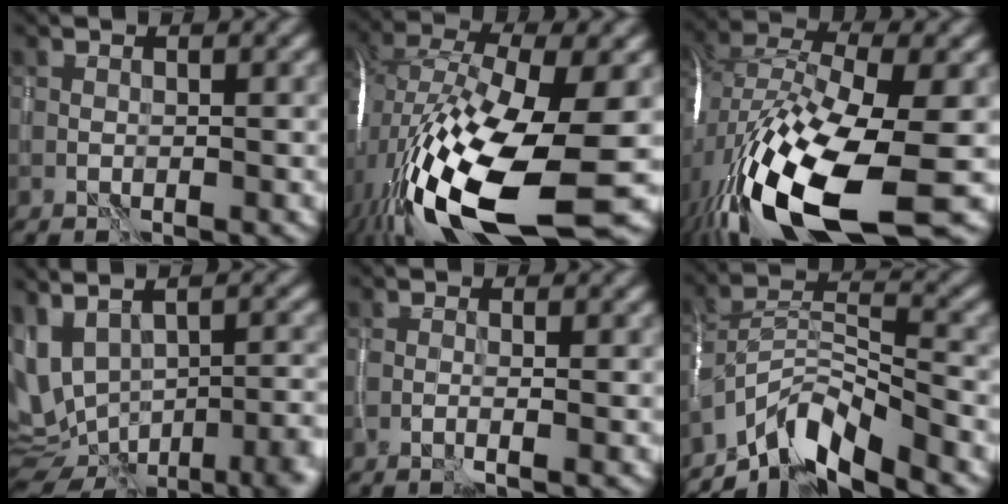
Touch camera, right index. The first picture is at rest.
{"total": 18.8, "force": [-5.7, 7.2, 16.5], "torque": [-0.334, -0.048, -0.092]}
{"total": 17.9, "force": [-6.9, 7.3, 14.8], "torque": [-0.302, -0.043, -0.117]}
{"total": 12.1, "force": [-2.7, 6.9, 9.5], "torque": [-0.164, -0.013, 0.021]}
{"total": 1.3, "force": [-0.4, 0.3, 1.2], "torque": [-0.017, -0.003, -0.014]}
{"total": 7.0, "force": [-5.4, 2.1, 3.9], "torque": [-0.058, 0.000, -0.109]}